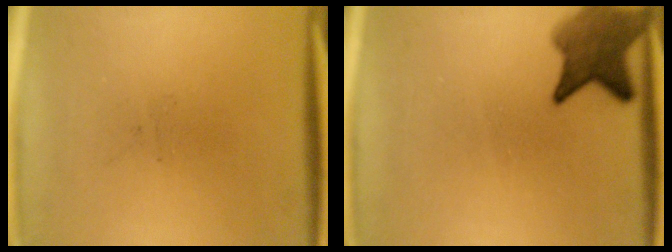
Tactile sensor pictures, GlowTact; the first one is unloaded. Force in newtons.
{"total": 6.6}